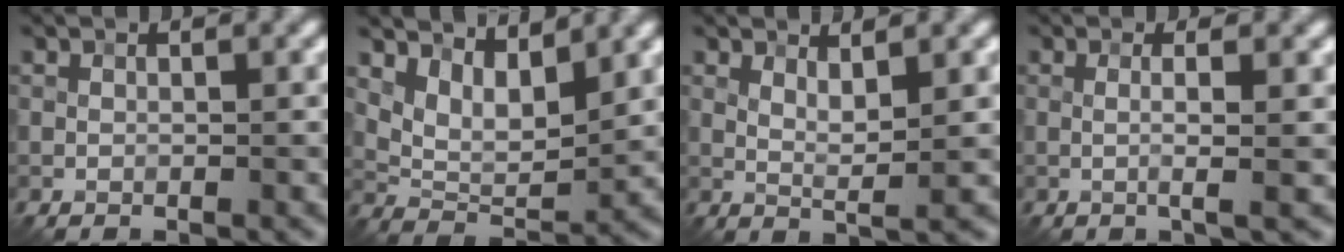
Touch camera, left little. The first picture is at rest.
{"total": 4.6, "force": [2.8, 2.2, 3.0], "torque": [-0.061, -0.013, 0.047]}
{"total": 2.1, "force": [1.0, 0.3, 1.9], "torque": [-0.034, -0.007, 0.017]}
{"total": 2.5, "force": [0.0, 0.5, 2.5], "torque": [-0.041, 0.001, -0.007]}